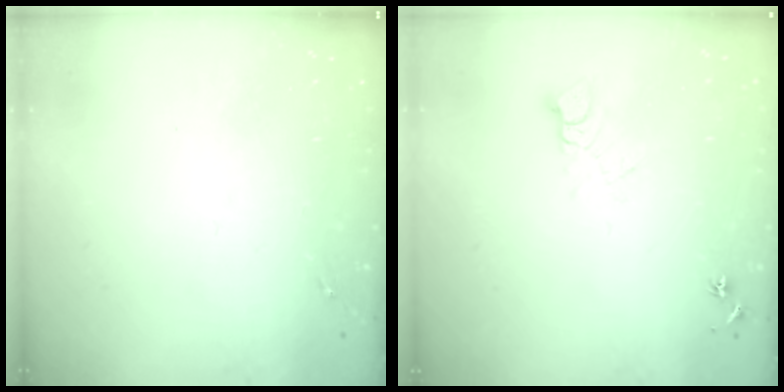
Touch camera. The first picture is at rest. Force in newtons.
{"total": 5.4, "press": 5.4, "slide": 0.5}